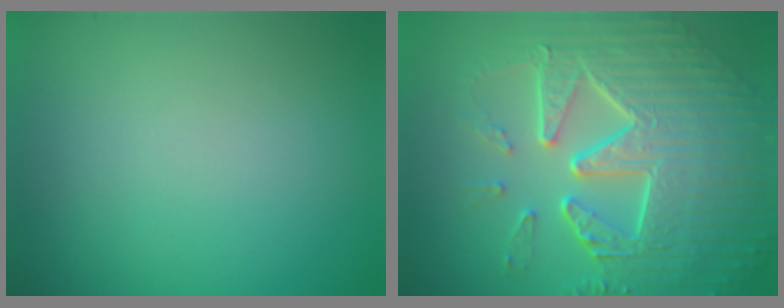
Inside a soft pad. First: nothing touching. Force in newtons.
{"total": 9.6, "press": 6.6, "slide": 7.0}